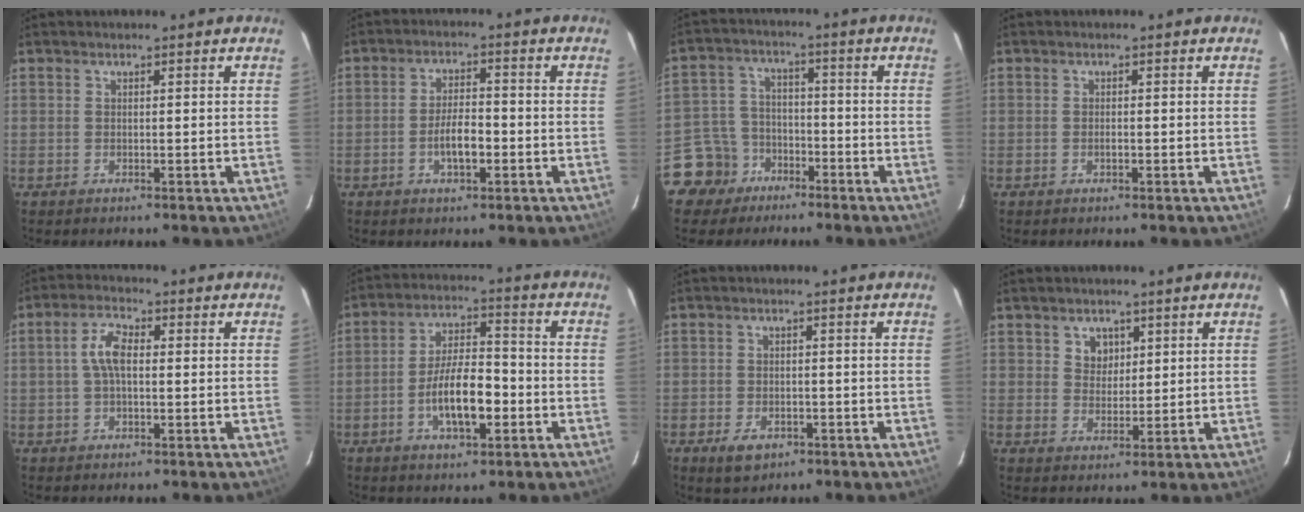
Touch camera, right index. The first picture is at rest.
{"total": 5.4, "force": [-2.0, 2.0, 4.6], "torque": [-0.088, 0.002, -0.030]}
{"total": 8.6, "force": [-5.4, 6.7, 0.7], "torque": [-0.037, 0.033, -0.092]}
{"total": 0.7, "force": [-0.3, 0.3, 0.5], "torque": [-0.009, -0.001, -0.005]}
{"total": 5.1, "force": [0.1, 2.4, 4.5], "torque": [-0.093, 0.013, 0.002]}
{"total": 10.4, "force": [-3.6, 3.9, 9.0], "torque": [-0.170, 0.005, -0.058]}
{"total": 4.8, "force": [-2.7, 3.0, 2.6], "torque": [-0.062, -0.004, -0.040]}
{"total": 3.9, "force": [1.7, 3.3, 1.0], "torque": [-0.010, 0.007, 0.033]}